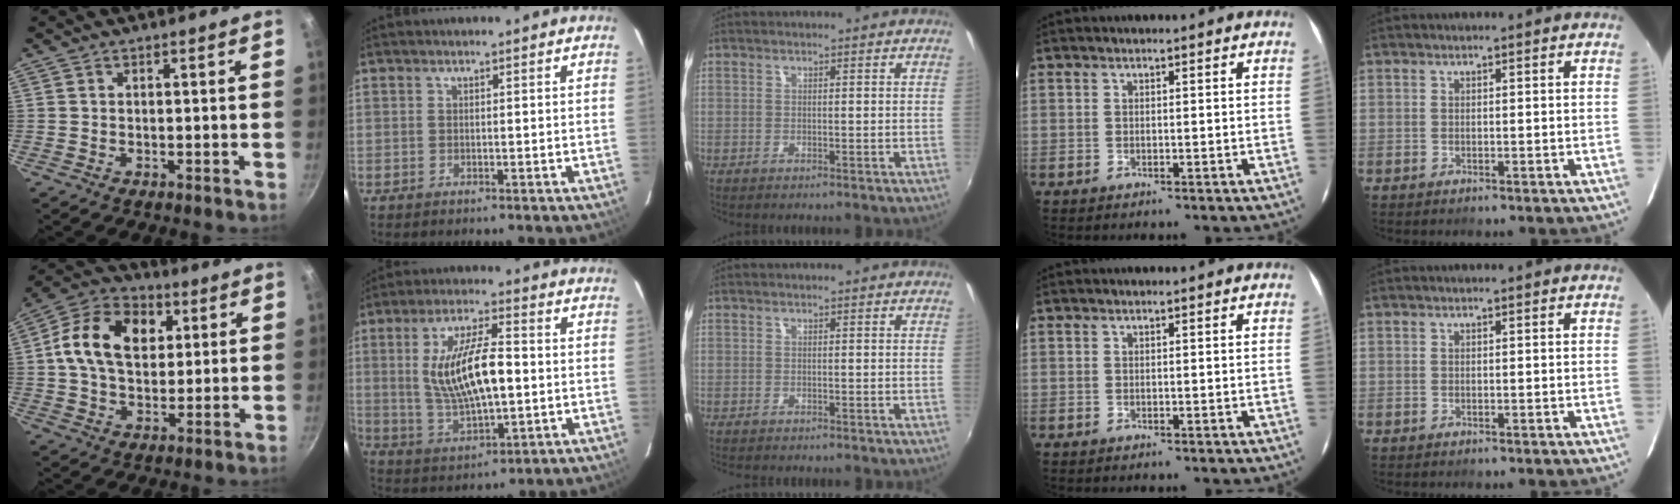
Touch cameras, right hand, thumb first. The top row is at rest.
{"thumb": {"total": 16.0, "force": [3.6, 11.1, 10.9], "torque": [-0.163, 0.014, 0.045]}, "index": {"total": 13.7, "force": [0.5, 4.9, 12.8], "torque": [-0.244, -0.002, 0.023]}, "middle": {"total": 0.7, "force": [-0.7, 0.1, 0.3], "torque": [-0.006, -0.007, -0.011]}}